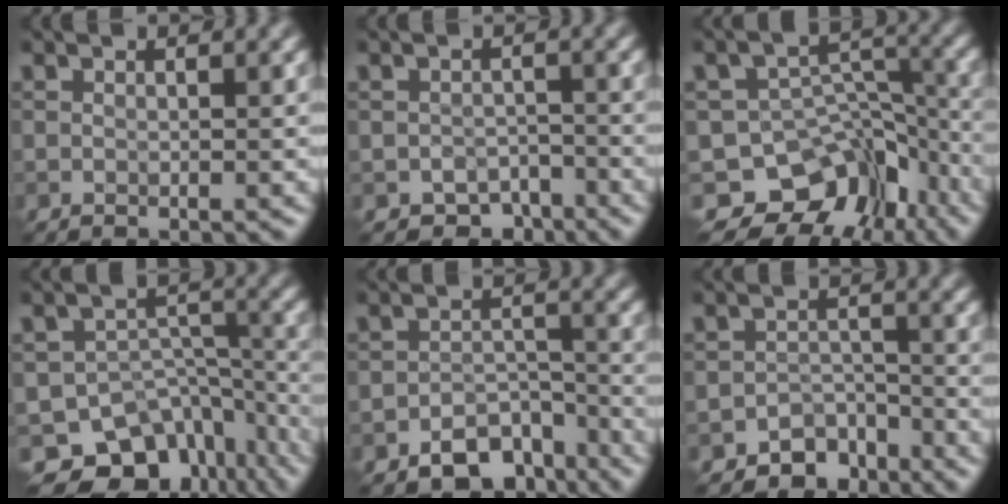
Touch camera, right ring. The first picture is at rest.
{"total": 2.7, "force": [-1.8, 1.7, 0.8], "torque": [-0.003, -0.003, -0.030]}
{"total": 8.4, "force": [-5.5, 5.5, 3.0], "torque": [-0.019, -0.003, -0.082]}
{"total": 10.7, "force": [-7.9, 6.4, 3.3], "torque": [-0.032, -0.006, -0.104]}
{"total": 5.3, "force": [-3.8, 3.0, 2.1], "torque": [-0.017, -0.007, -0.057]}
{"total": 3.3, "force": [-2.7, 1.9, 0.6], "torque": [0.010, 0.004, -0.044]}